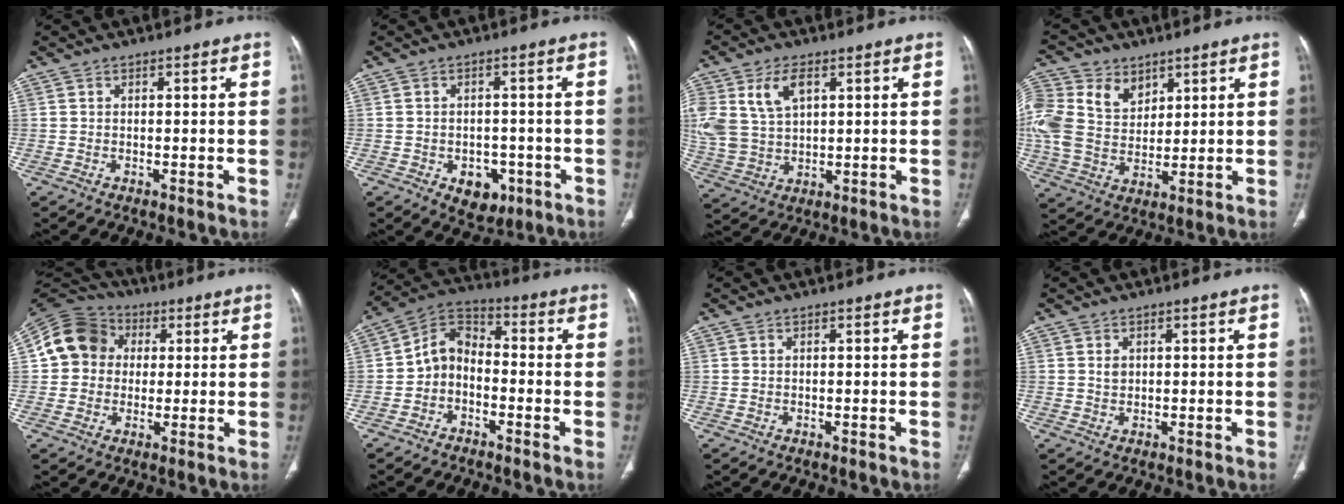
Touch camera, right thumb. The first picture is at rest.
{"total": 6.2, "force": [-2.6, 4.5, 3.5], "torque": [-0.021, 0.012, -0.025]}
{"total": 11.8, "force": [4.4, 7.3, 8.1], "torque": [-0.173, -0.006, 0.098]}
{"total": 16.5, "force": [6.3, 12.2, 9.2], "torque": [-0.208, 0.001, 0.125]}
{"total": 11.9, "force": [1.8, 10.4, 5.4], "torque": [-0.091, 0.022, 0.021]}
{"total": 7.9, "force": [-2.2, 6.1, 4.6], "torque": [-0.063, 0.039, -0.057]}
{"total": 0.0}
{"total": 1.4, "force": [0.4, 1.1, 0.8], "torque": [-0.010, -0.003, 0.012]}